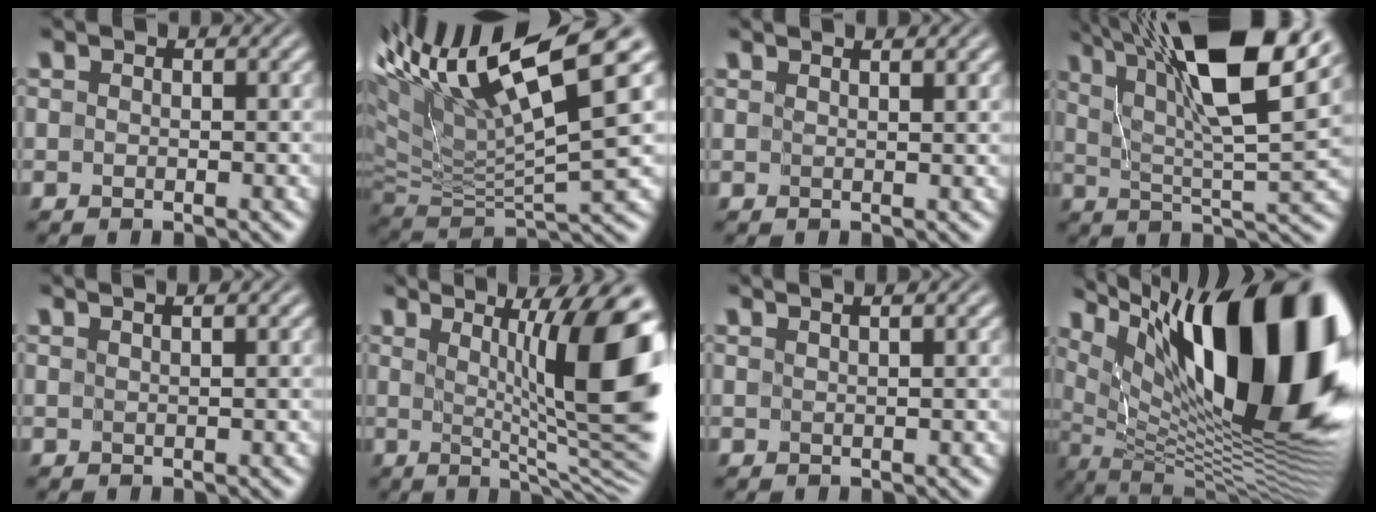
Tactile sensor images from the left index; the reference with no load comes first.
{"total": 13.6, "force": [6.3, 3.1, 11.7], "torque": [-0.215, 0.028, 0.115]}
{"total": 0.9, "force": [0.7, -0.2, 0.5], "torque": [-0.012, 0.003, 0.014]}
{"total": 13.8, "force": [7.5, 2.9, 11.1], "torque": [-0.191, 0.021, 0.129]}
{"total": 1.2, "force": [1.0, 0.0, 0.7], "torque": [-0.014, -0.002, 0.010]}
{"total": 13.2, "force": [2.5, 2.6, 12.7], "torque": [-0.148, -0.005, 0.046]}
{"total": 1.8, "force": [1.4, 0.4, 1.1], "torque": [-0.010, 0.002, 0.002]}
{"total": 20.0, "force": [7.9, 7.6, 16.7], "torque": [-0.227, 0.043, 0.130]}